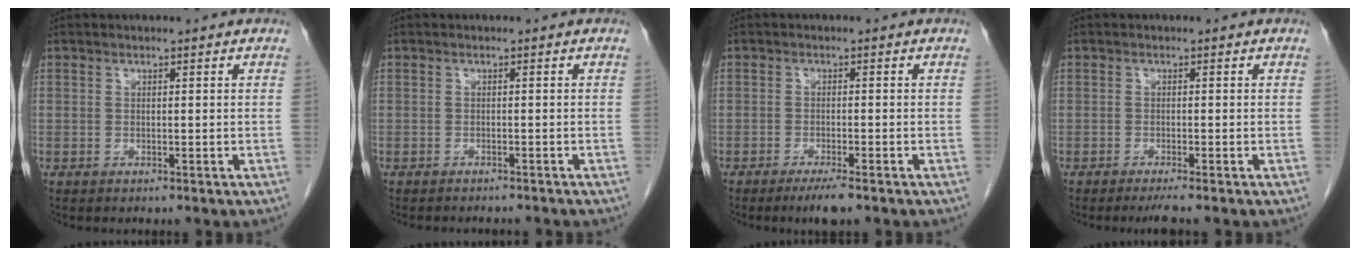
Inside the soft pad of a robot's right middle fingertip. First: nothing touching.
{"total": 4.7, "force": [-4.3, 1.1, 1.6], "torque": [-0.018, -0.004, -0.051]}
{"total": 3.4, "force": [-2.4, 0.3, 2.4], "torque": [-0.041, -0.007, -0.040]}
{"total": 2.2, "force": [-1.7, -0.4, 1.2], "torque": [-0.022, -0.004, -0.030]}